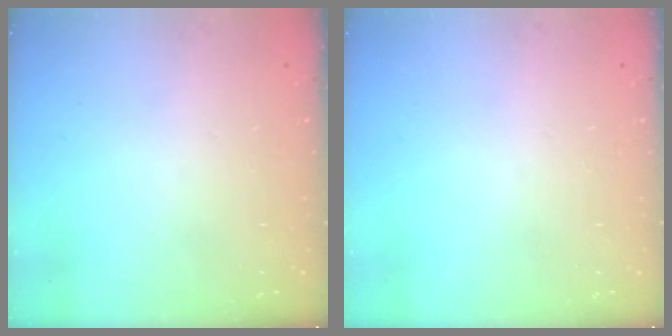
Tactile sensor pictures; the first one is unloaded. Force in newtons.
{"total": 0.0}